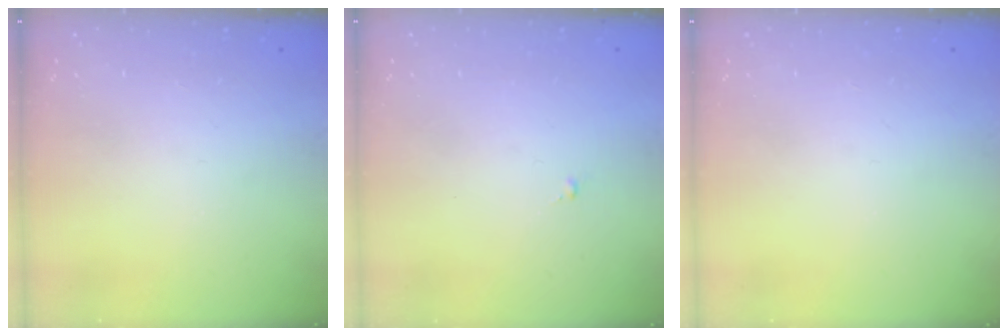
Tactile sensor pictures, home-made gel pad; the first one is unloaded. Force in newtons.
{"total": 0.0}
{"total": 0.0}